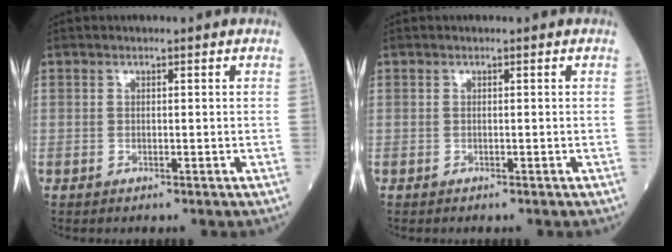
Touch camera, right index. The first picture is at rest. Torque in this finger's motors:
{"motor_torque": [0.19, 0.04, 0.09, 0.01]}